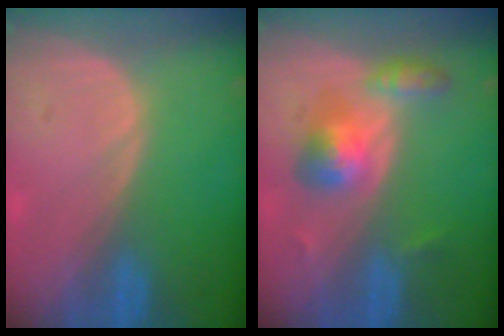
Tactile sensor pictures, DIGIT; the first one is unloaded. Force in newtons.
{"total": 5.6, "press": 5.3, "slide": 1.6}